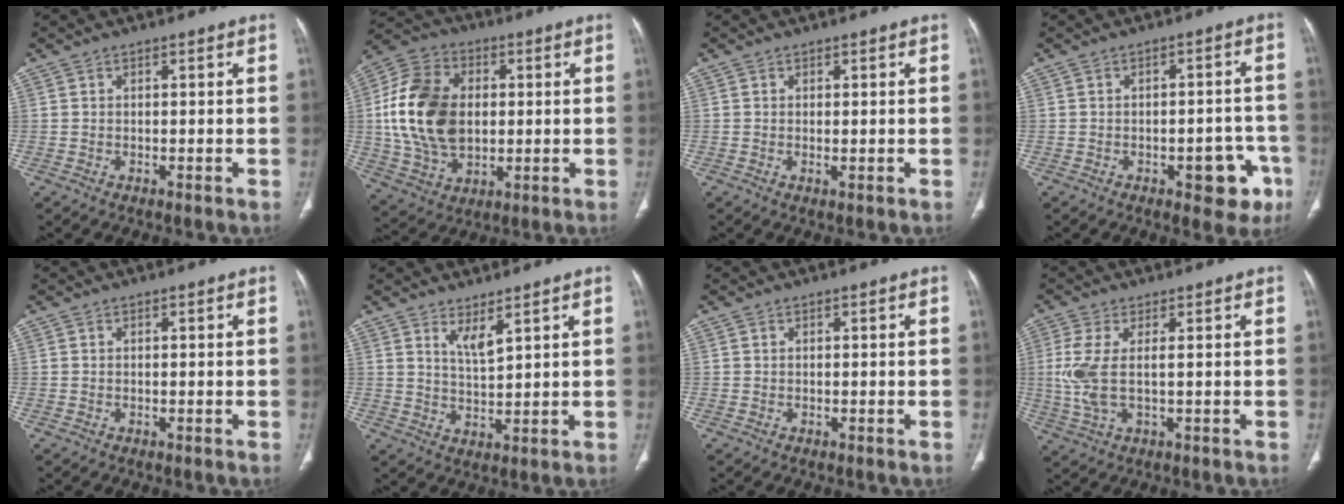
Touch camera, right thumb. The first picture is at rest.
{"total": 18.7, "force": [1.2, 12.9, 13.5], "torque": [-0.248, 0.006, 0.028]}
{"total": 0.7, "force": [0.0, 0.3, 0.6], "torque": [-0.017, -0.005, 0.002]}
{"total": 8.8, "force": [-3.8, 4.4, 6.6], "torque": [-0.046, 0.026, -0.039]}
{"total": 0.0}
{"total": 3.9, "force": [2.7, 0.7, 2.7], "torque": [-0.051, -0.031, 0.057]}
{"total": 0.0}
{"total": 6.5, "force": [0.5, 2.2, 6.0], "torque": [-0.168, -0.007, 0.012]}